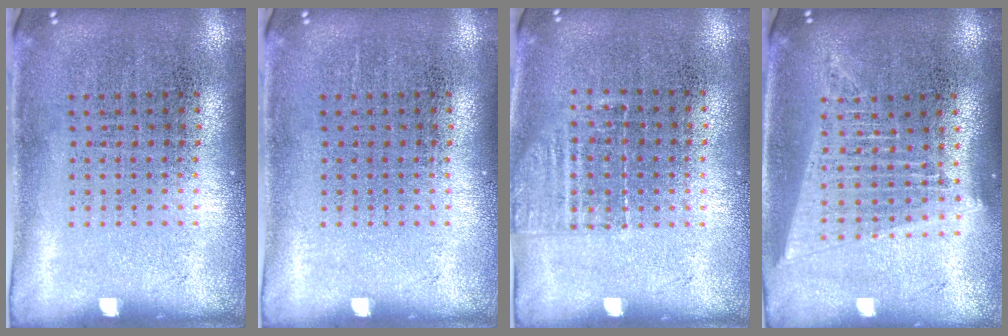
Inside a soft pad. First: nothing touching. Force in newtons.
{"total": 0.0}
{"total": 1.3, "press": 1.1, "slide": 0.6}
{"total": 1.8, "press": 1.6, "slide": 0.8}